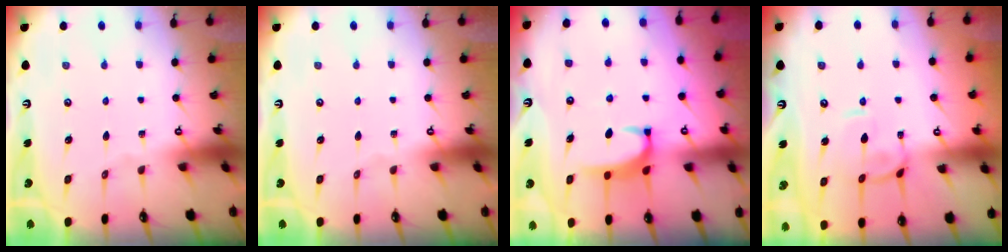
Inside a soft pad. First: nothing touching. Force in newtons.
{"total": 0.0}
{"total": 2.0, "press": 1.9, "slide": 0.5}
{"total": 2.7, "press": 2.6, "slide": 0.9}